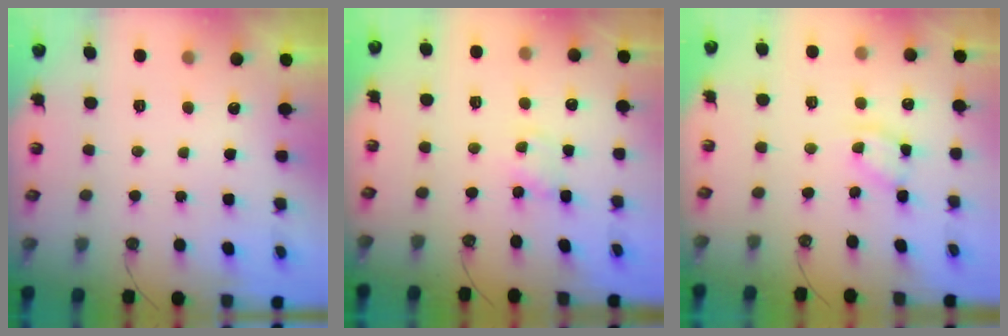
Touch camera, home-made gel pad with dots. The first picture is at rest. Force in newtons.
{"total": 2.6, "press": 2.5, "slide": 0.4}
{"total": 9.0, "press": 9.0, "slide": 0.6}